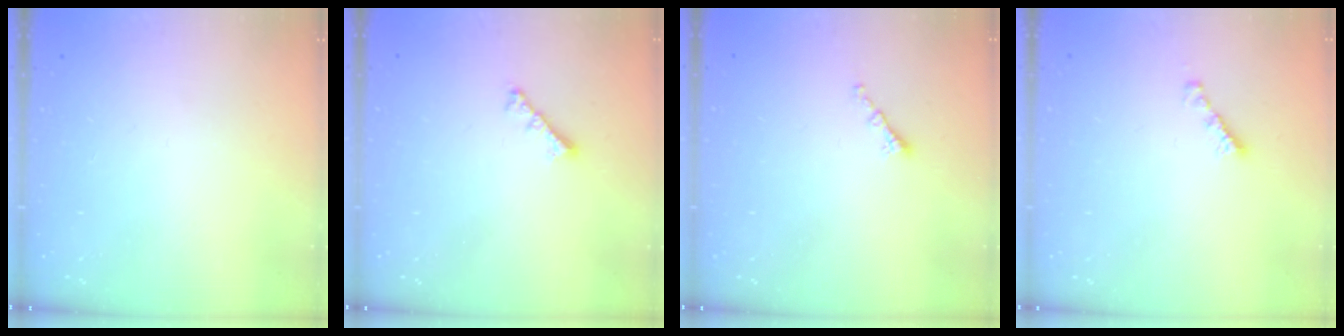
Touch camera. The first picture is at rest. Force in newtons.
{"total": 2.8, "press": 2.7, "slide": 0.6}
{"total": 1.3, "press": 1.2, "slide": 0.6}
{"total": 2.3, "press": 2.3, "slide": 0.2}